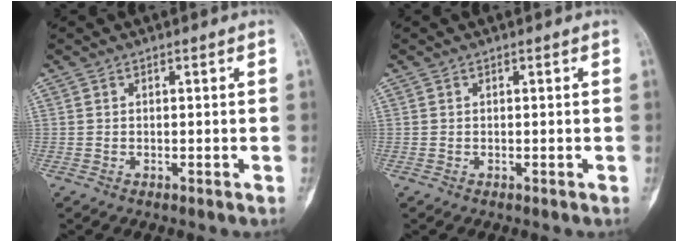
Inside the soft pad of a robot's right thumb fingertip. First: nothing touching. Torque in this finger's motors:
{"motor_torque": [0.00, 0.00, 0.02, -0.02, 0.00]}